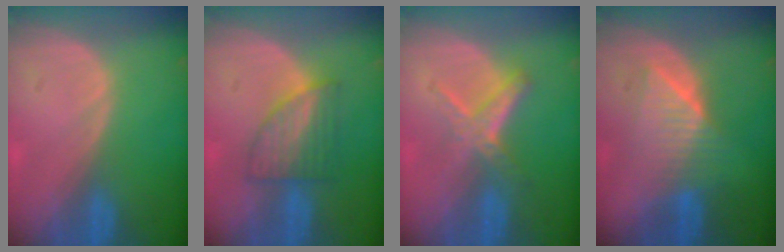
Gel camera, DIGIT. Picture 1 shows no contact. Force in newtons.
{"total": 5.9, "press": 5.8, "slide": 0.3}
{"total": 5.2, "press": 5.1, "slide": 0.8}
{"total": 6.4, "press": 6.3, "slide": 1.2}